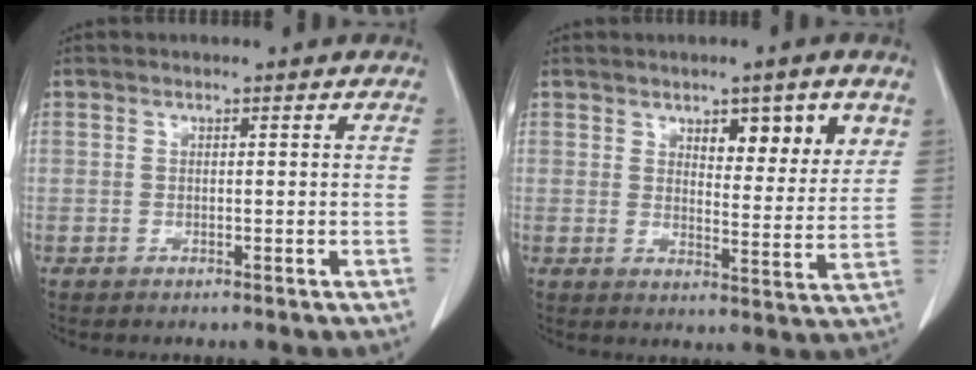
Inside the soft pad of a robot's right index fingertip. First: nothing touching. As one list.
[{"total": 8.4, "force": [4.5, 2.4, 6.7], "torque": [-0.086, -0.008, 0.065]}]